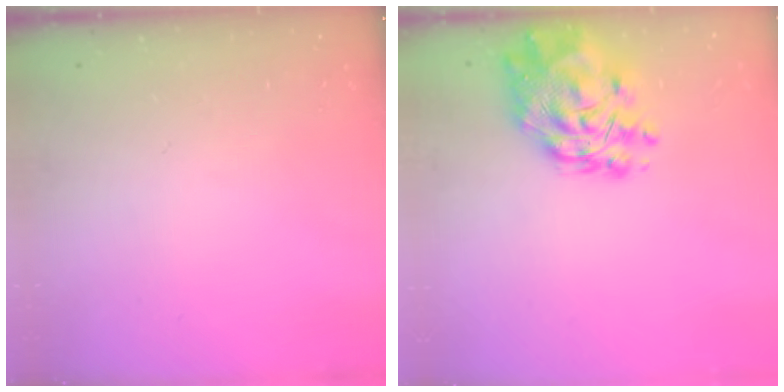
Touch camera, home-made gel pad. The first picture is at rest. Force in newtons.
{"total": 13.9, "press": 13.2, "slide": 4.3}